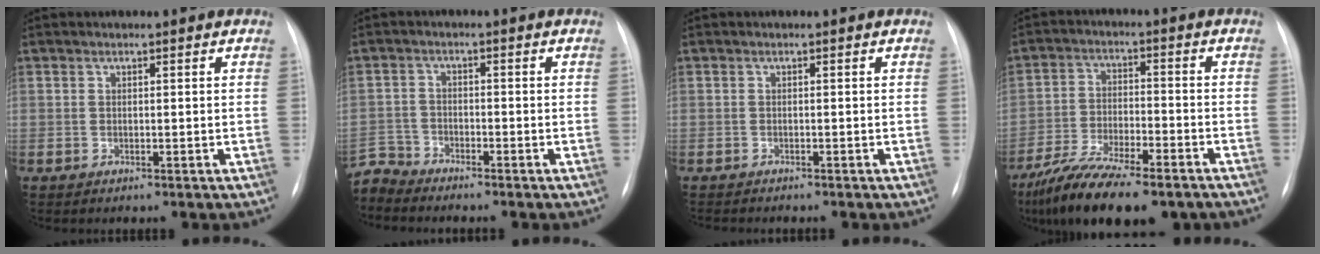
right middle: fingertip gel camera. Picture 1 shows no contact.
{"total": 4.3, "force": [-4.2, 0.3, -1.0], "torque": [0.019, -0.007, -0.083]}
{"total": 2.4, "force": [-2.2, 0.2, 0.9], "torque": [-0.014, -0.006, -0.026]}
{"total": 15.5, "force": [-11.7, 4.2, 9.2], "torque": [-0.167, -0.020, -0.195]}